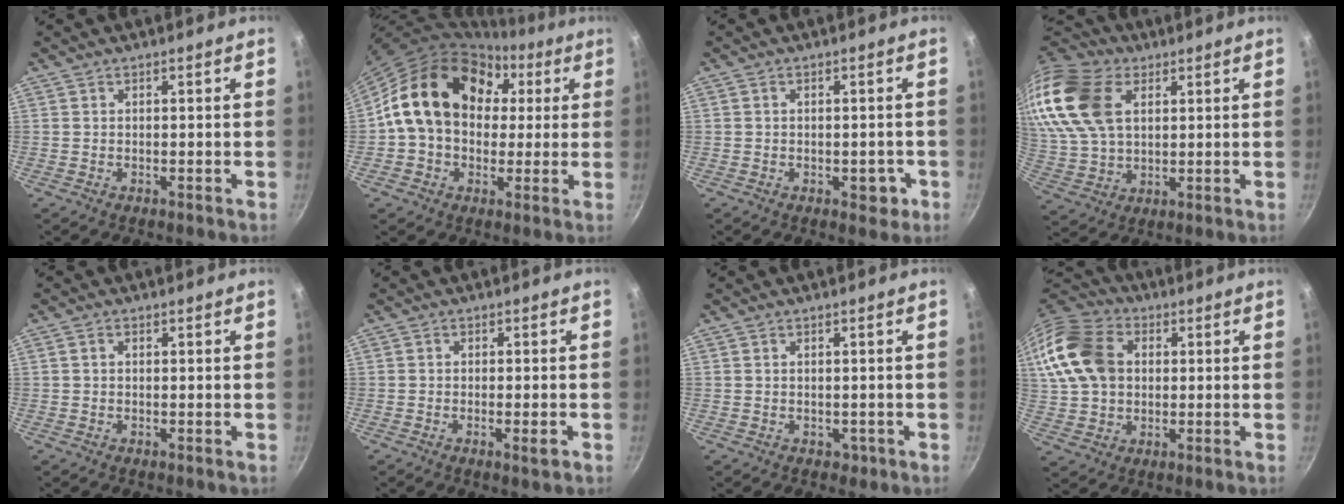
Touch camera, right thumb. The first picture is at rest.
{"total": 20.0, "force": [3.7, 15.4, 12.3], "torque": [-0.177, 0.037, 0.052]}
{"total": 3.8, "force": [-1.2, 2.4, 2.7], "torque": [-0.005, 0.017, -0.010]}
{"total": 20.6, "force": [7.3, 13.5, 13.7], "torque": [-0.287, -0.002, 0.141]}
{"total": 1.1, "force": [0.2, 0.9, 0.7], "torque": [-0.013, 0.006, 0.003]}
{"total": 2.7, "force": [-1.1, 0.6, 2.4], "torque": [-0.042, 0.004, -0.019]}
{"total": 1.3, "force": [-0.2, 1.1, 0.6], "torque": [0.001, 0.002, 0.002]}
{"total": 17.3, "force": [3.3, 13.1, 10.9], "torque": [-0.213, 0.019, 0.055]}